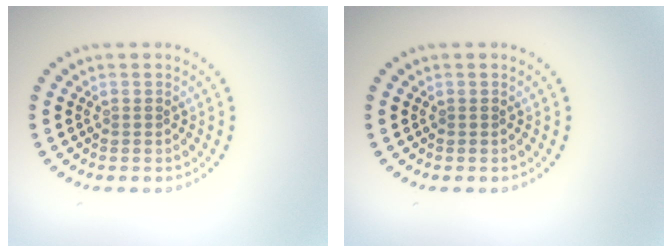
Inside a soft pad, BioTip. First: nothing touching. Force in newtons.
{"total": 0.0}